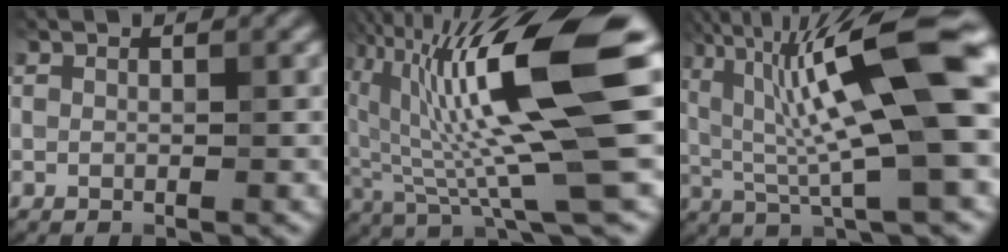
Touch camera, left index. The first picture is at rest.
{"total": 15.8, "force": [3.2, 2.8, 15.2], "torque": [-0.244, 0.008, 0.055]}
{"total": 14.7, "force": [3.5, 3.0, 13.9], "torque": [-0.218, 0.017, 0.058]}